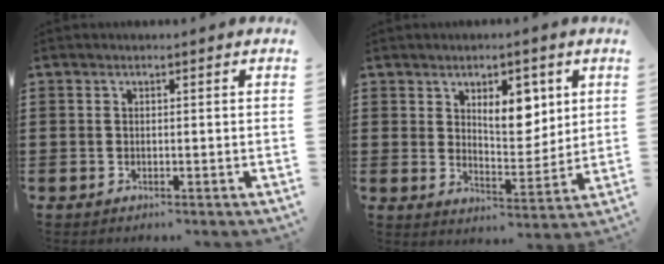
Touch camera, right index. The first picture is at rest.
{"total": 7.4, "force": [3.4, 3.9, 5.2], "torque": [-0.076, -0.007, 0.053]}